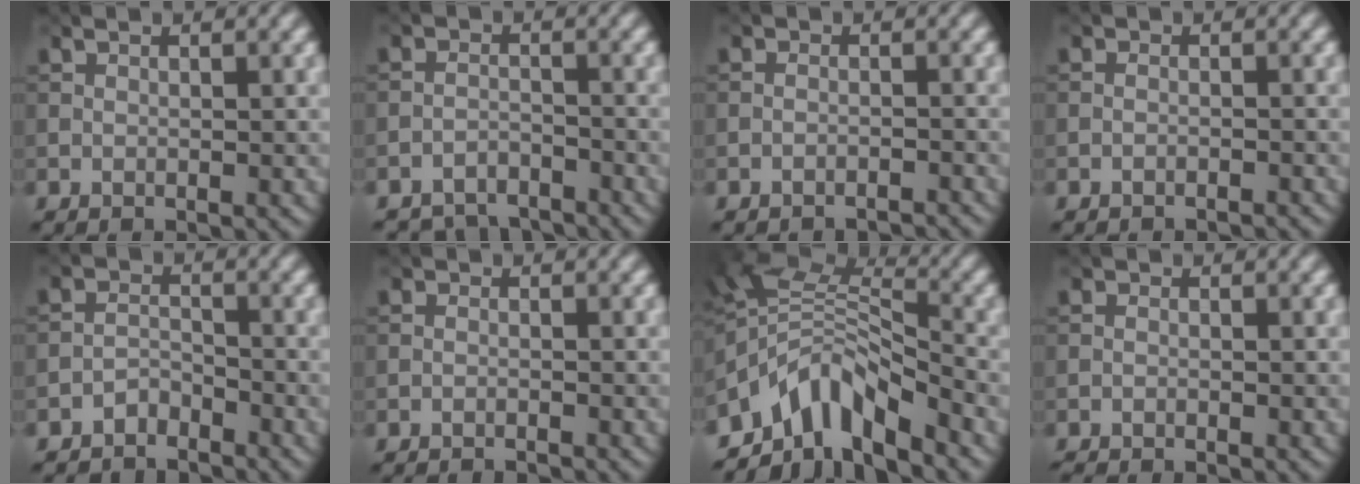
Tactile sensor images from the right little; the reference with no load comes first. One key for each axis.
{"total": 4.6, "fx": -4.4, "fy": 1.3, "fz": 0.5, "tx": -0.004, "ty": -0.007, "tz": -0.080}
{"total": 2.9, "fx": -2.8, "fy": 0.4, "fz": 0.2, "tx": -0.001, "ty": 0.003, "tz": -0.043}
{"total": 1.6, "fx": -1.6, "fy": 0.3, "fz": 0.2, "tx": 0.002, "ty": 0.000, "tz": -0.028}
{"total": 2.8, "fx": -2.6, "fy": 1.0, "fz": 0.3, "tx": -0.003, "ty": 0.003, "tz": -0.057}
{"total": 2.3, "fx": -2.3, "fy": 0.3, "fz": 0.4, "tx": -0.007, "ty": 0.004, "tz": -0.034}
{"total": 8.4, "fx": -5.5, "fy": 3.8, "fz": 5.1, "tx": -0.076, "ty": 0.007, "tz": -0.116}
{"total": 1.1, "fx": -1.1, "fy": 0.1, "fz": 0.2, "tx": -0.005, "ty": -0.004, "tz": -0.025}